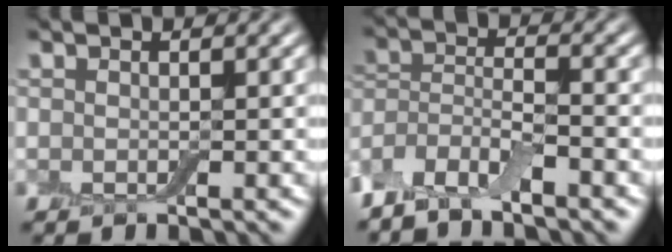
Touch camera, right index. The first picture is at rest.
{"total": 4.5, "force": [-3.8, 1.2, 2.1], "torque": [-0.044, 0.001, -0.080]}